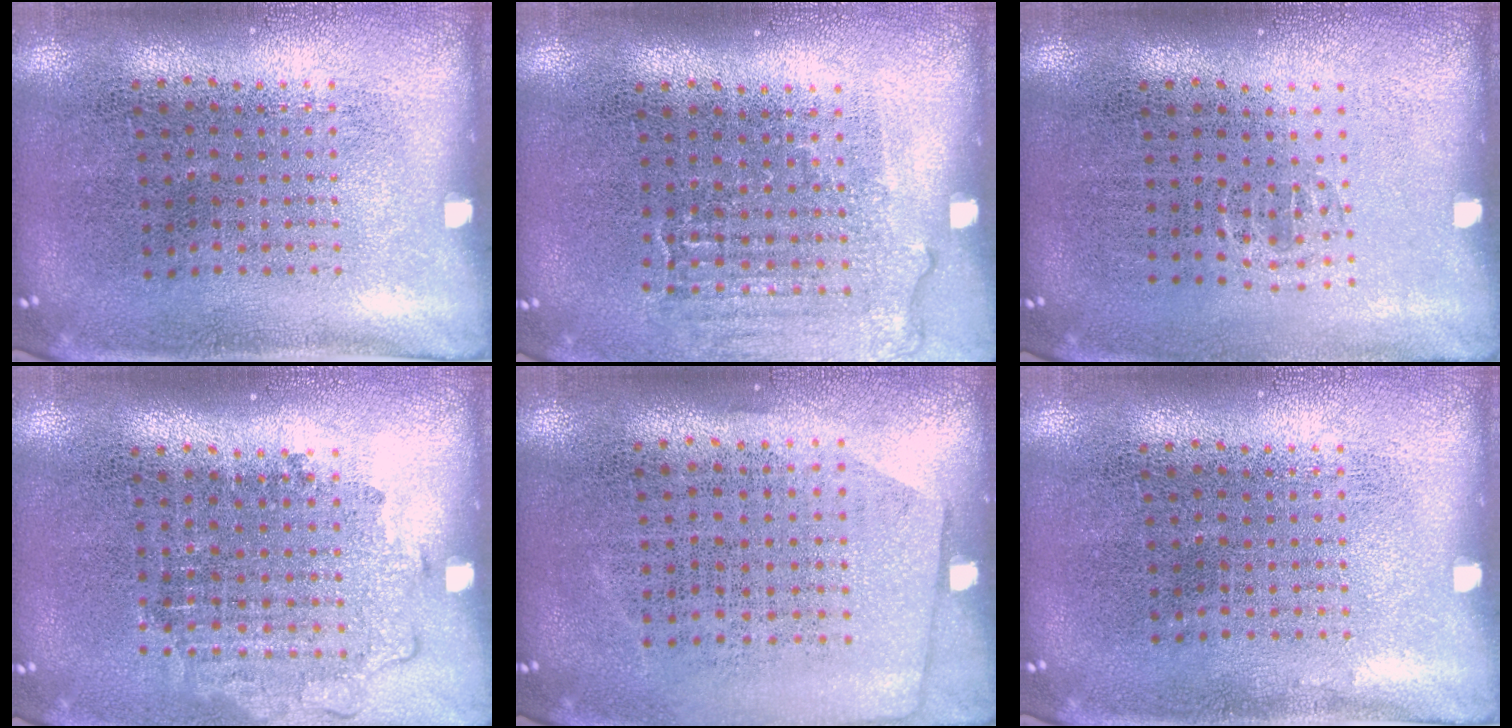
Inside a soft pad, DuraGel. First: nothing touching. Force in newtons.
{"total": 1.1, "press": 1.1, "slide": 0.3}
{"total": 0.6, "press": 0.4, "slide": 0.4}
{"total": 1.1, "press": 1.0, "slide": 0.5}
{"total": 0.5, "press": 0.0, "slide": 0.5}
{"total": 0.0}